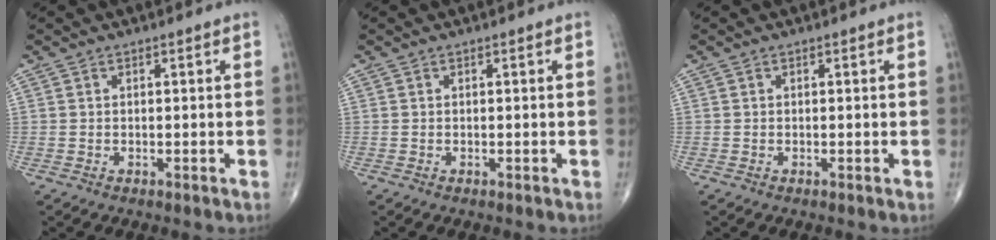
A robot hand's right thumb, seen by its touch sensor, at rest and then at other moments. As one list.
[{"total": 0.0}, {"total": 0.0}]